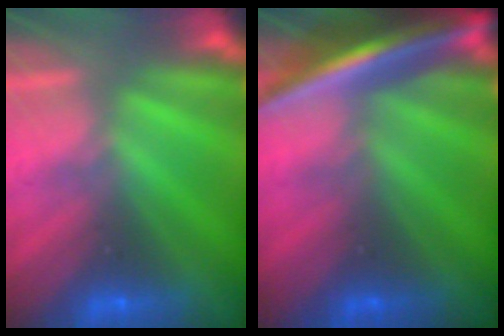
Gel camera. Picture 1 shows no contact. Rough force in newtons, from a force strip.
{"total": 7.0}